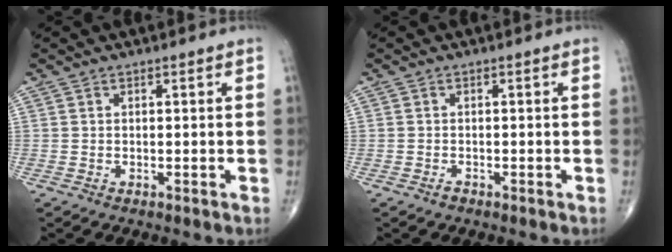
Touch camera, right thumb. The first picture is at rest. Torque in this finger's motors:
{"motor_torque": [-0.20, 0.28, -0.16, -0.07, -0.01]}